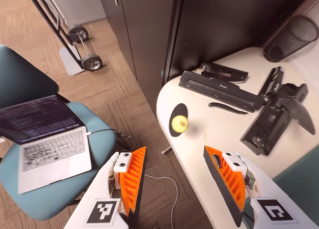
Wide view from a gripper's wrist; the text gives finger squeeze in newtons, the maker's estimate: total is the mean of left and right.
{"total": 0.0}